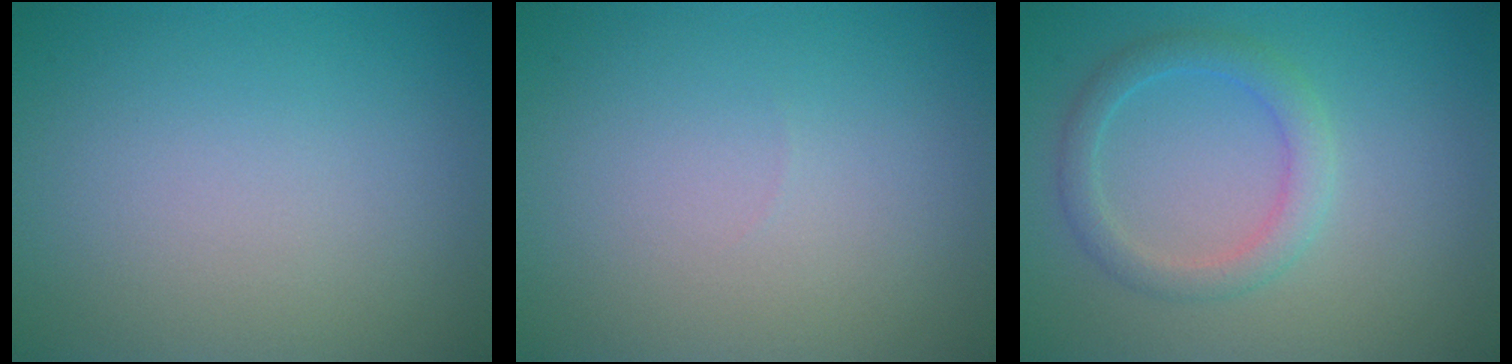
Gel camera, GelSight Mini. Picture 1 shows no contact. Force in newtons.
{"total": 0.0}
{"total": 2.7, "press": 2.7, "slide": 0.1}